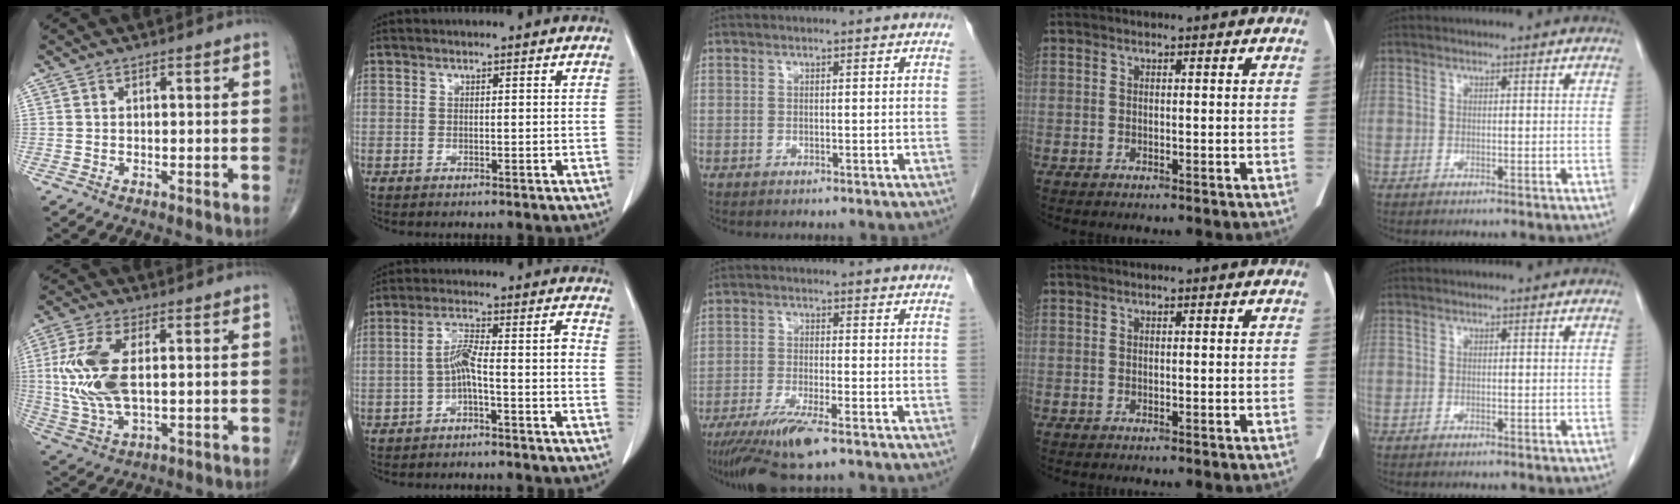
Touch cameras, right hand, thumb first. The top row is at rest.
{"thumb": {"total": 13.0, "force": [1.5, 6.2, 11.4], "torque": [-0.257, -0.002, 0.036]}, "index": {"total": 6.2, "force": [-2.1, 0.9, 5.8], "torque": [-0.108, 0.032, -0.036]}, "middle": {"total": 8.8, "force": [-6.0, 0.5, 6.4], "torque": [-0.115, -0.023, -0.103]}}